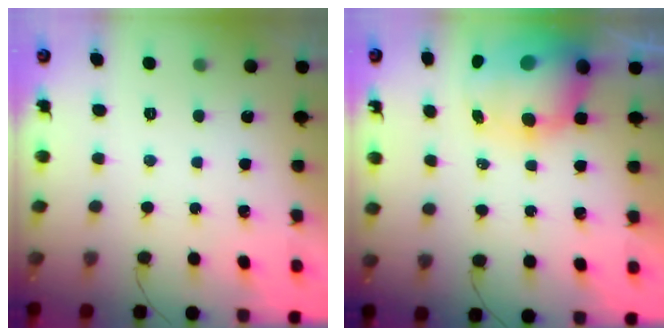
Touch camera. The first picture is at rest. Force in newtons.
{"total": 13.0, "press": 12.6, "slide": 3.1}